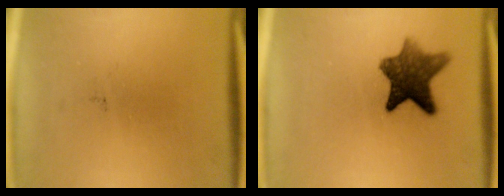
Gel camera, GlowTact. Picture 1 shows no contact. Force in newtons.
{"total": 9.0}